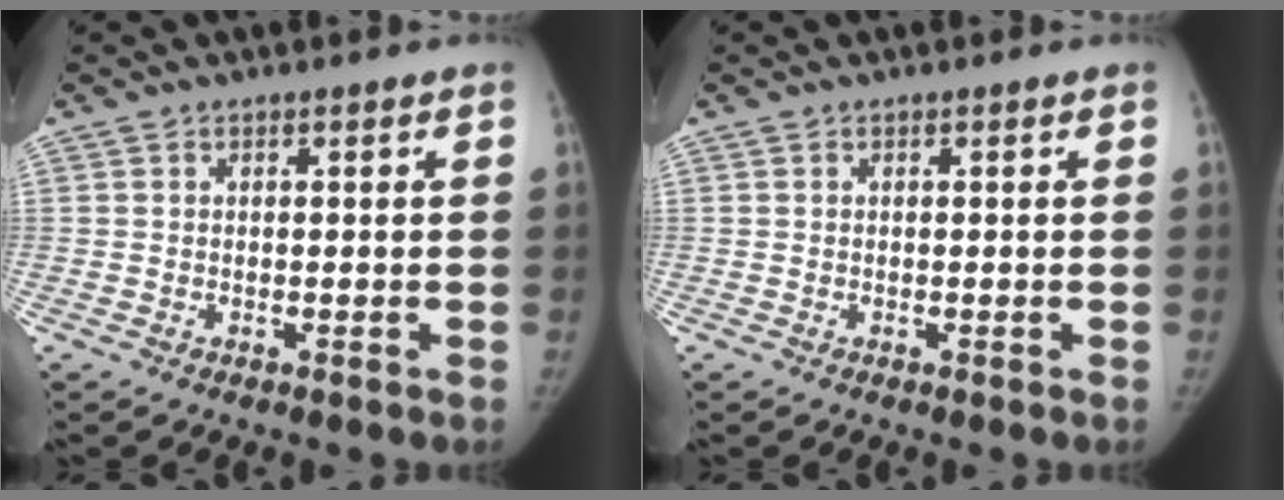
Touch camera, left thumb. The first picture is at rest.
{"total": 0.0}